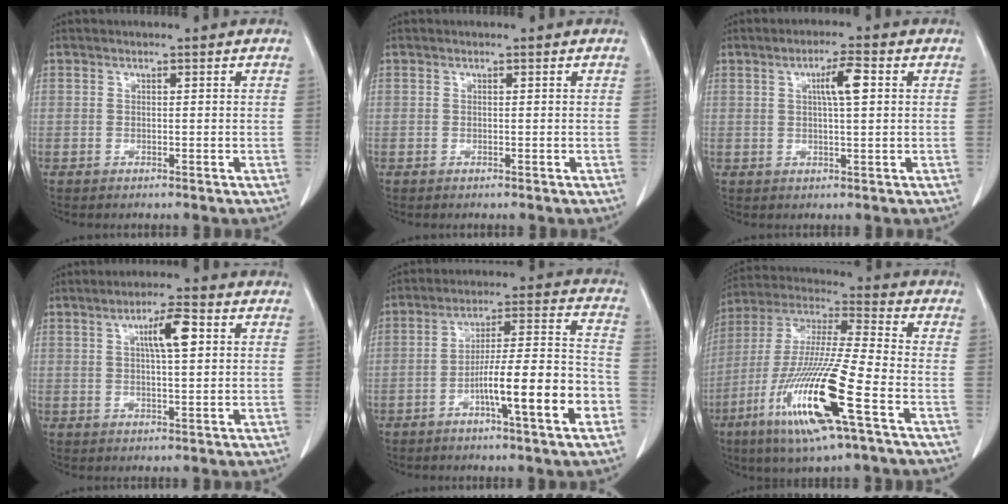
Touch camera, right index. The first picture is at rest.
{"total": 0.0}
{"total": 4.6, "force": [1.2, 0.4, 4.4], "torque": [-0.078, 0.004, 0.019]}
{"total": 5.8, "force": [1.8, 0.9, 5.4], "torque": [-0.094, 0.007, 0.029]}
{"total": 14.1, "force": [-5.5, 0.7, 13.0], "torque": [-0.204, 0.010, -0.086]}
{"total": 19.3, "force": [-8.0, 0.9, 17.5], "torque": [-0.377, -0.035, -0.156]}